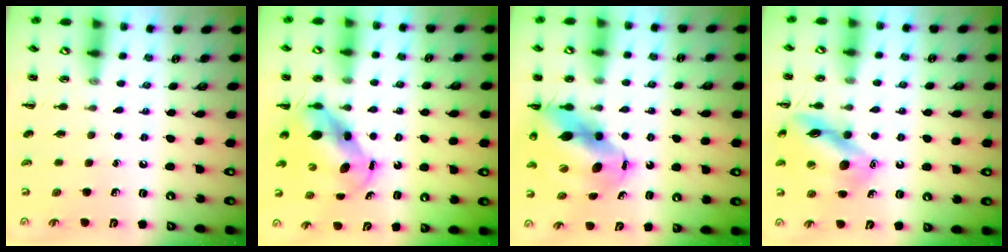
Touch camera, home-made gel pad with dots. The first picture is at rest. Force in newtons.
{"total": 6.5, "press": 6.3, "slide": 1.4}
{"total": 12.7, "press": 12.3, "slide": 3.1}
{"total": 14.0, "press": 13.9, "slide": 1.4}